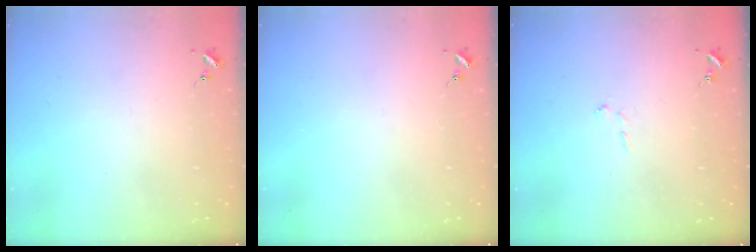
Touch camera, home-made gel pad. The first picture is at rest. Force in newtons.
{"total": 0.0}
{"total": 4.4, "press": 4.3, "slide": 0.7}